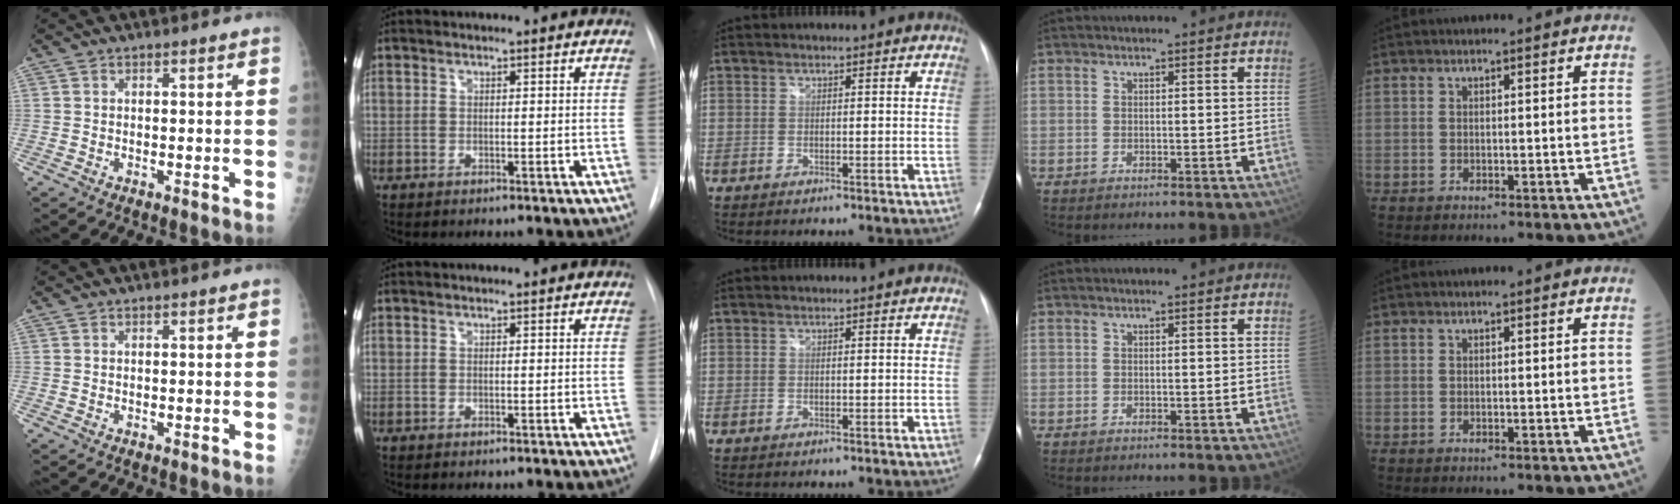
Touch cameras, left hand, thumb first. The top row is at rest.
{}